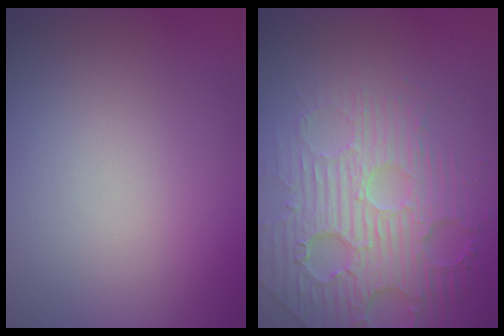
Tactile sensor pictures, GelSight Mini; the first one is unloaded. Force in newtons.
{"total": 5.9, "press": 4.9, "slide": 3.4}